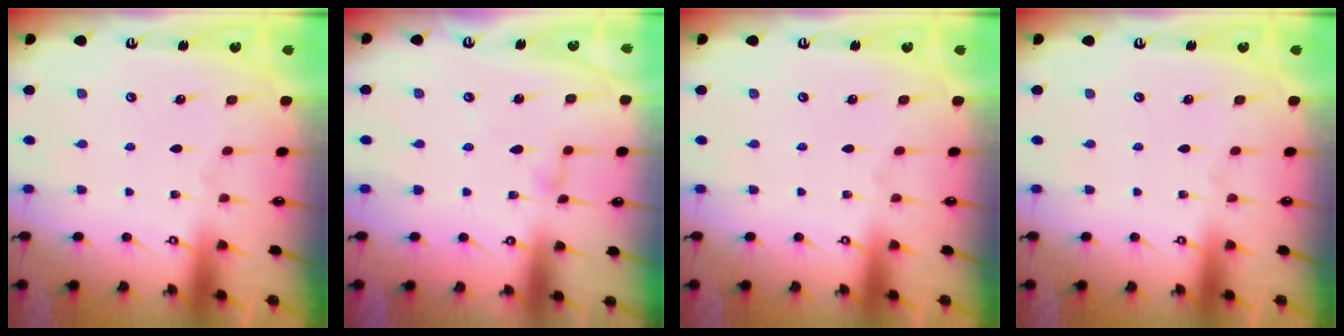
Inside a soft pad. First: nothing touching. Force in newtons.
{"total": 3.0, "press": 3.0, "slide": 0.3}
{"total": 0.0}
{"total": 0.0}